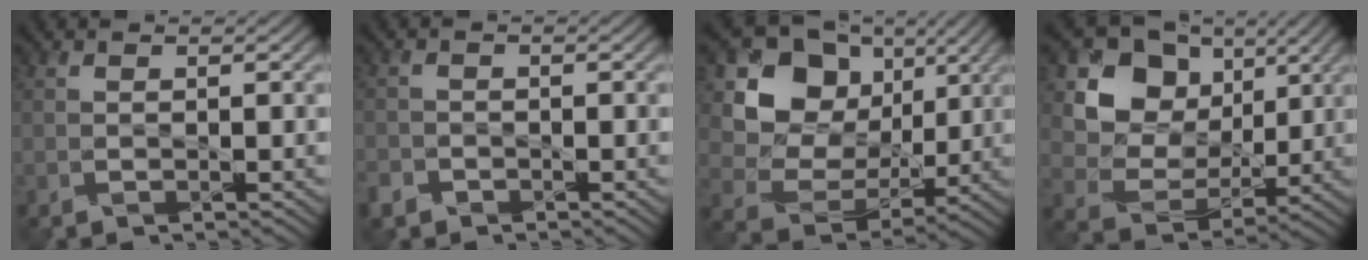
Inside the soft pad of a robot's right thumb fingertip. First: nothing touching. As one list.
[{"total": 2.1, "force": [-1.5, 1.4, 0.5], "torque": [-0.015, -0.006, -0.039]}, {"total": 13.5, "force": [4.5, 10.5, 7.1], "torque": [-0.159, 0.009, 0.076]}, {"total": 11.4, "force": [4.3, 8.8, 5.8], "torque": [-0.123, -0.003, 0.072]}]